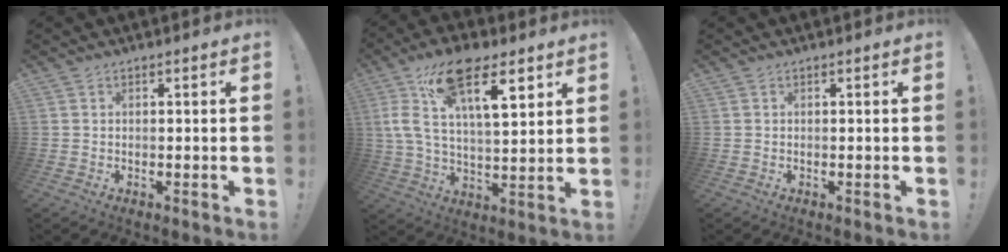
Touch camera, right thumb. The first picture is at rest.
{"total": 20.1, "force": [10.0, 7.8, 15.6], "torque": [-0.285, -0.037, 0.164]}
{"total": 0.0}